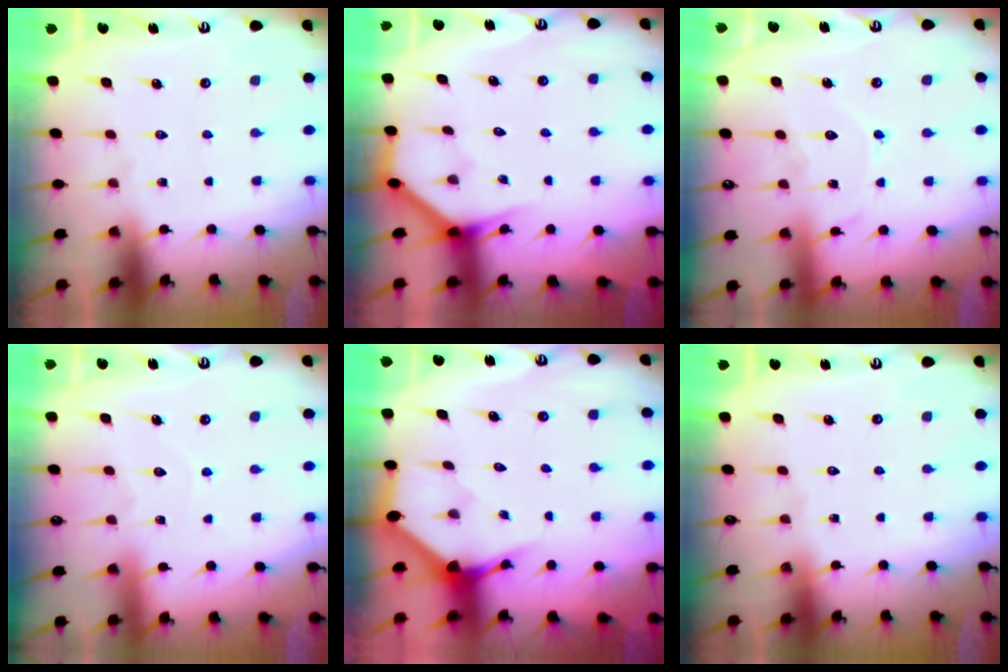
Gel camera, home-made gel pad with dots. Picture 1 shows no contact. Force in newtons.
{"total": 3.9, "press": 3.9, "slide": 0.3}
{"total": 8.3, "press": 8.2, "slide": 0.9}
{"total": 4.3, "press": 4.3, "slide": 0.3}
{"total": 3.6, "press": 3.6, "slide": 0.2}
{"total": 0.0}